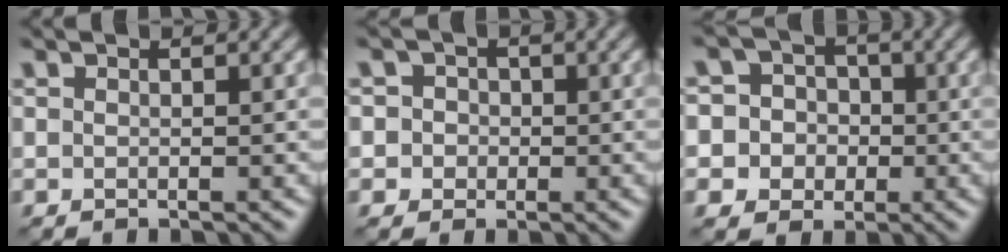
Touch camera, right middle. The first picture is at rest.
{"total": 3.2, "force": [0.4, 3.0, 0.9], "torque": [0.012, 0.019, -0.012]}
{"total": 7.5, "force": [-0.7, 7.3, 1.6], "torque": [-0.031, 0.022, -0.030]}